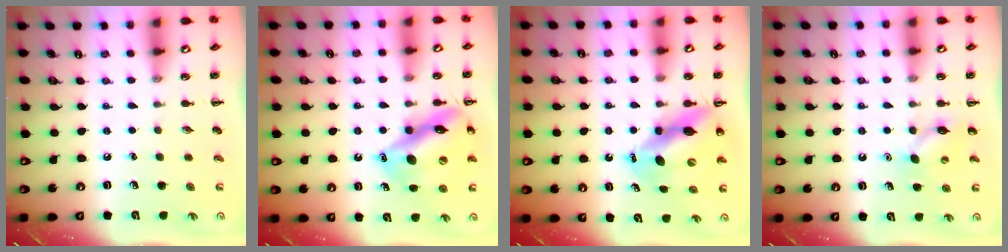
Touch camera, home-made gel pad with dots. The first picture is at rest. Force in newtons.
{"total": 15.9, "press": 15.7, "slide": 2.4}
{"total": 11.1, "press": 10.7, "slide": 3.0}
{"total": 6.7, "press": 6.6, "slide": 1.3}